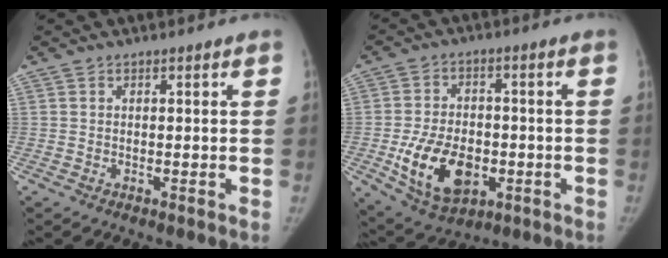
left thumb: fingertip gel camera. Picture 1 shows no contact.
{"total": 14.2, "force": [-3.7, 9.5, 9.9], "torque": [-0.146, 0.004, -0.049]}